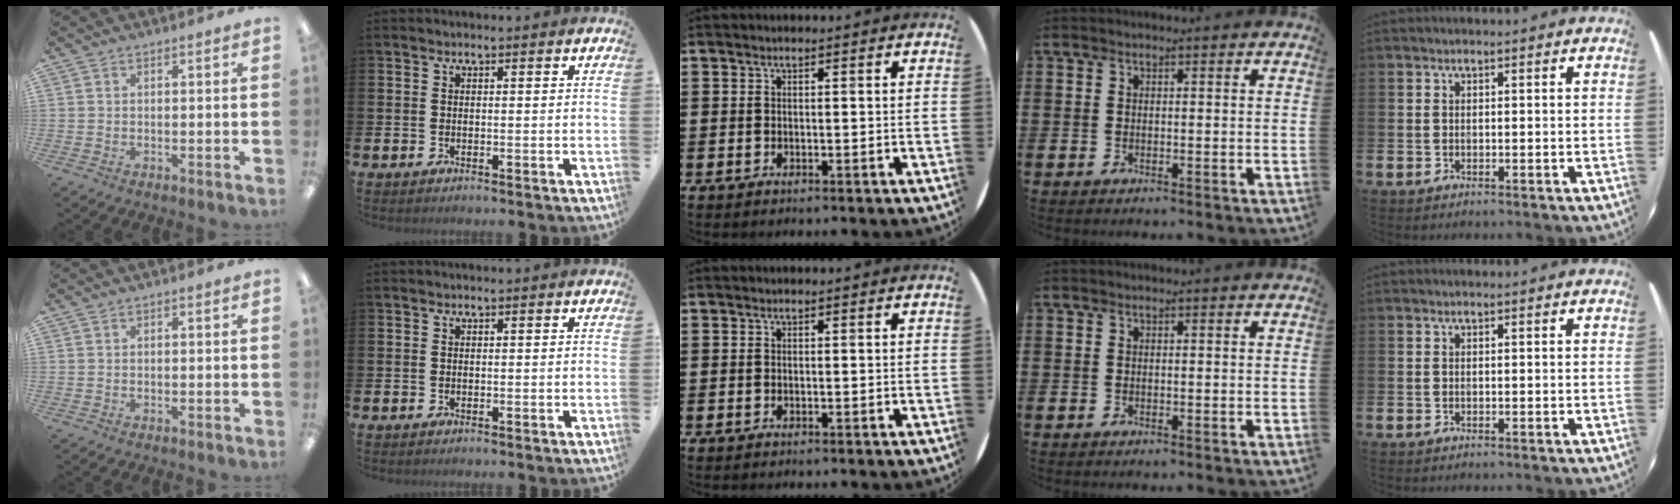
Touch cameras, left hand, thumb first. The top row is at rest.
{}